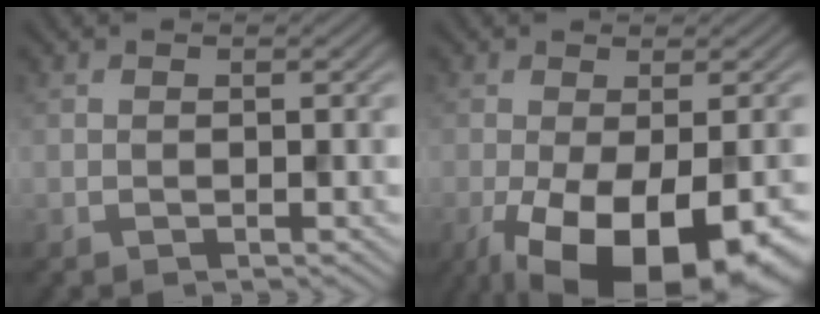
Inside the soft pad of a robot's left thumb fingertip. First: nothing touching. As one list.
[{"total": 14.4, "force": [-6.9, 6.0, 11.1], "torque": [-0.188, -0.044, -0.089]}]